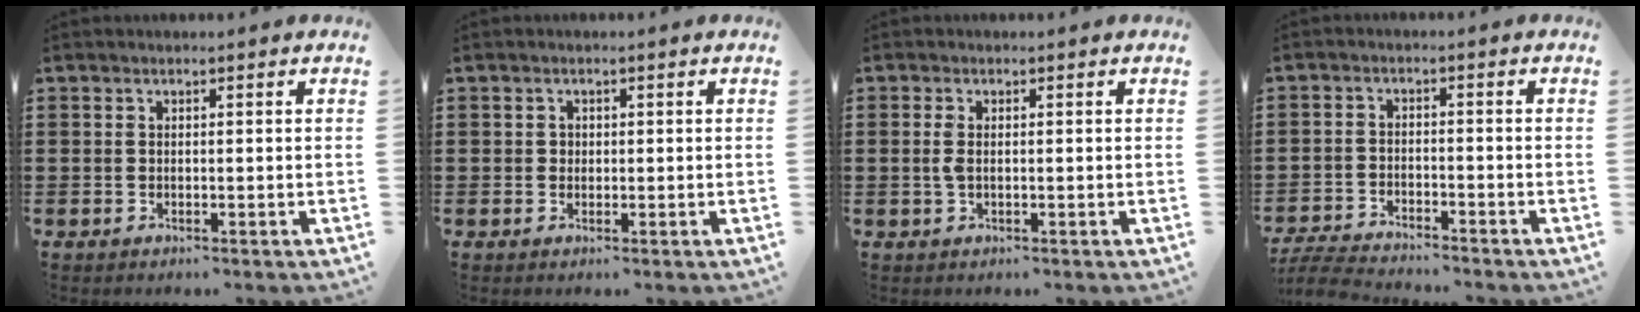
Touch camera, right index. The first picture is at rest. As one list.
[{"total": 0.7, "force": [0.1, 0.7, 0.1], "torque": [-0.004, 0.003, 0.003]}, {"total": 1.8, "force": [-0.1, 0.7, 1.7], "torque": [-0.040, -0.002, -0.004]}, {"total": 4.8, "force": [-4.7, 0.3, 0.8], "torque": [-0.026, -0.003, -0.096]}]